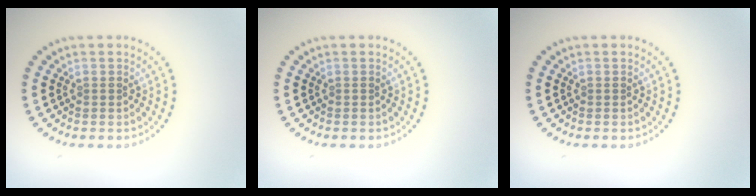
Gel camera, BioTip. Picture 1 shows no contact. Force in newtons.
{"total": 0.0}
{"total": 0.0}